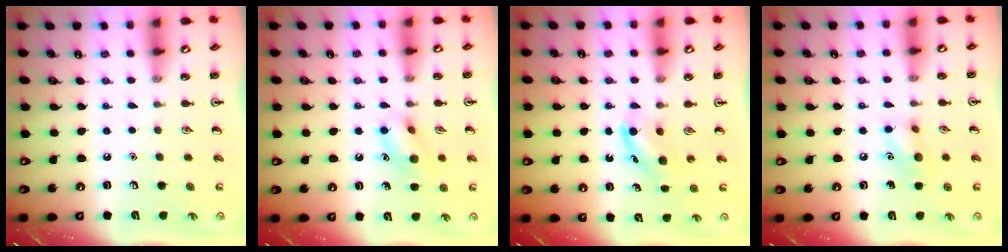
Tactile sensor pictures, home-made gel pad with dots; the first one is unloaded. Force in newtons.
{"total": 10.4, "press": 10.4, "slide": 0.6}
{"total": 4.1, "press": 3.9, "slide": 1.3}
{"total": 8.1, "press": 8.0, "slide": 1.1}